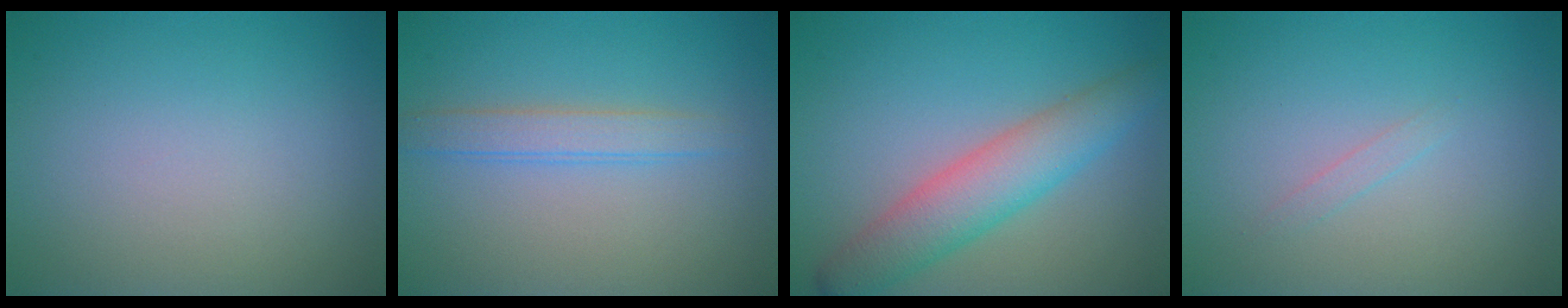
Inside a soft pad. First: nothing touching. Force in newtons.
{"total": 2.2, "press": 2.2, "slide": 0.1}
{"total": 5.2, "press": 5.2, "slide": 0.1}
{"total": 0.7, "press": 0.7, "slide": 0.0}